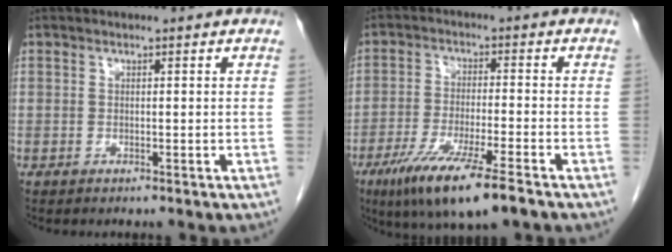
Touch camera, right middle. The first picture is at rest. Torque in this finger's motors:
{"motor_torque": [1.25, -0.89, 0.23, 0.12]}